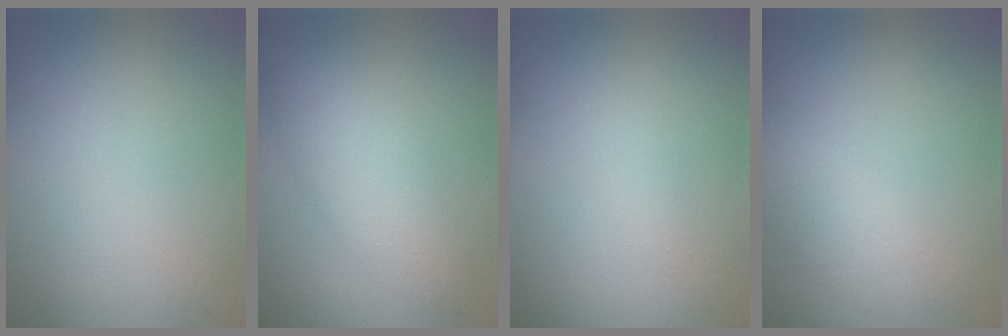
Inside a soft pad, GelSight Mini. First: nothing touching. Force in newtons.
{"total": 4.1, "press": 4.1, "slide": 0.1}
{"total": 0.8, "press": 0.8, "slide": 0.0}
{"total": 2.0, "press": 2.0, "slide": 0.1}